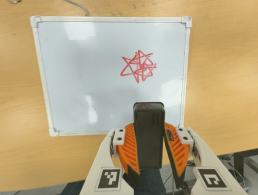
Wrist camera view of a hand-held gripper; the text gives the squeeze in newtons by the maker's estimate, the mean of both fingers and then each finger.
{"total": 9.8, "left": 8.1, "right": 11.5}